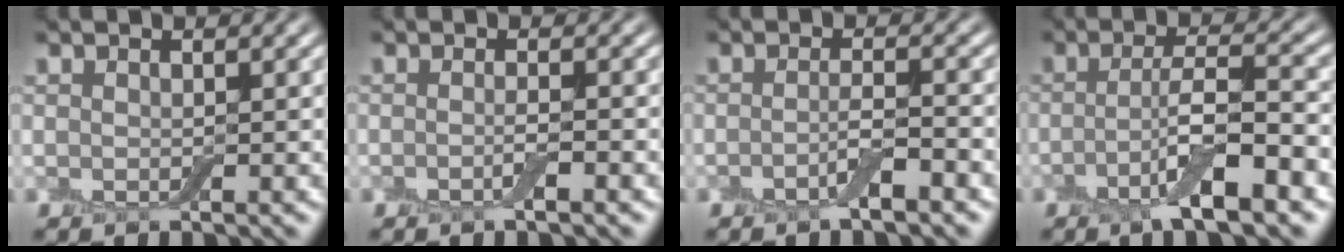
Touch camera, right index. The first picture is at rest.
{"total": 1.0, "force": [-0.7, 0.0, 0.7], "torque": [-0.013, -0.004, -0.012]}
{"total": 1.8, "force": [-1.2, 0.2, 1.4], "torque": [-0.024, 0.003, -0.024]}
{"total": 5.4, "force": [-2.5, 0.9, 4.7], "torque": [-0.081, 0.005, -0.050]}